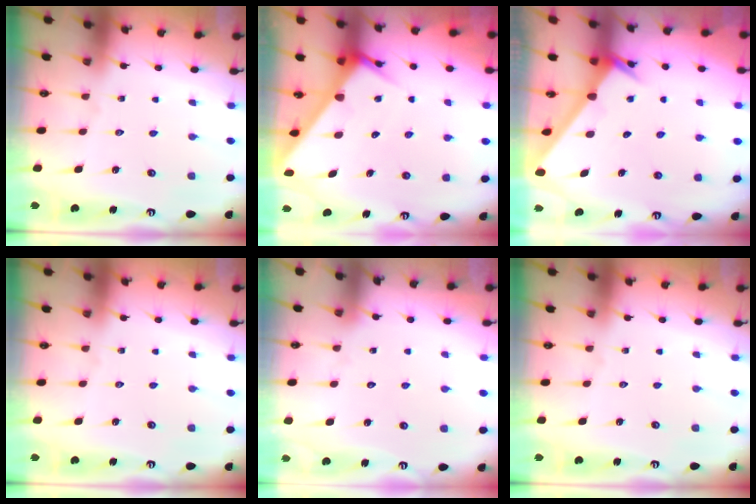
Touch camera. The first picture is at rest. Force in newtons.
{"total": 4.7, "press": 4.7, "slide": 0.3}
{"total": 2.4, "press": 2.4, "slide": 0.1}
{"total": 0.0}
{"total": 2.1, "press": 2.1, "slide": 0.0}
{"total": 0.0}